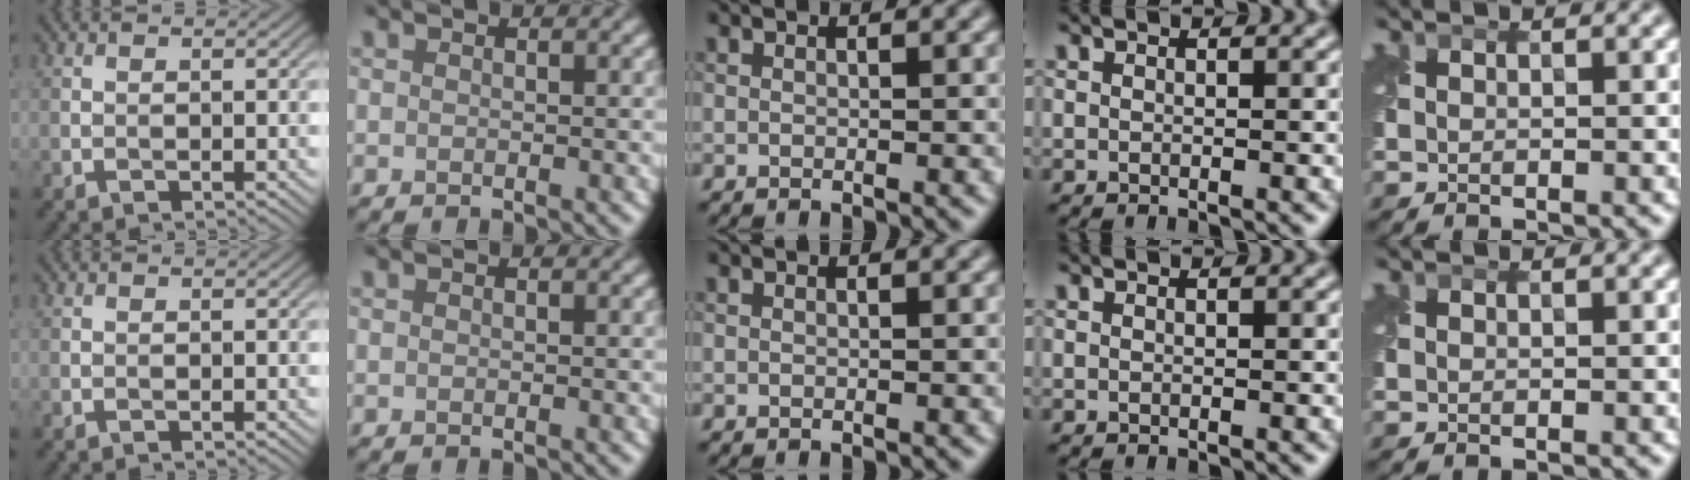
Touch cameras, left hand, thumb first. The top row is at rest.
{}